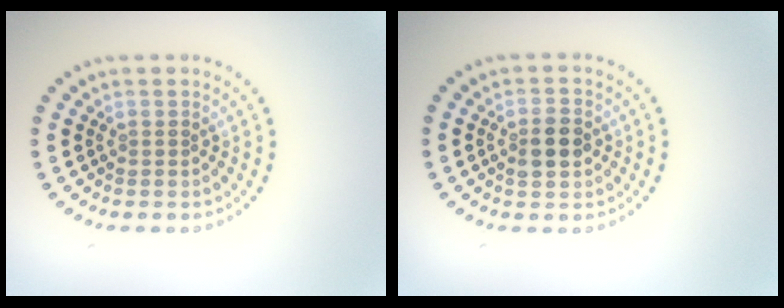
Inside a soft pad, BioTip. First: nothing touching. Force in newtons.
{"total": 2.8, "press": 2.8, "slide": 0.2}